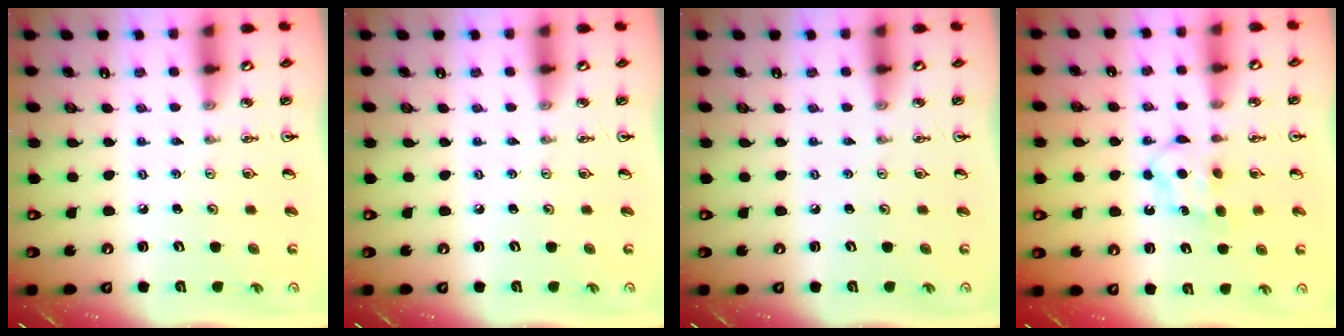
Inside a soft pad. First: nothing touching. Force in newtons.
{"total": 0.0}
{"total": 0.0}
{"total": 6.4, "press": 6.3, "slide": 0.6}